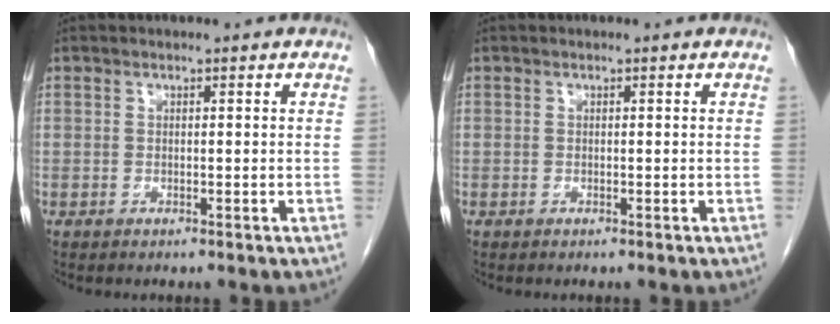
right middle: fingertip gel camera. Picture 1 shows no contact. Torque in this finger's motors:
{"motor_torque": [0.10, 0.10, 0.00, 0.00]}